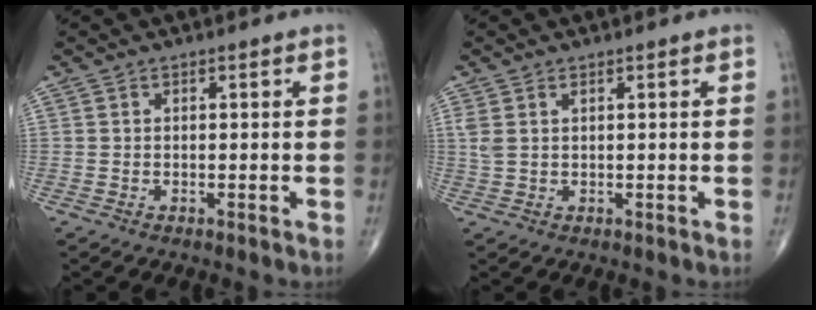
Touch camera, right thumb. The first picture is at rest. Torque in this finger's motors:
{"motor_torque": [0.31, 0.60, 0.36, 0.17, 0.01]}